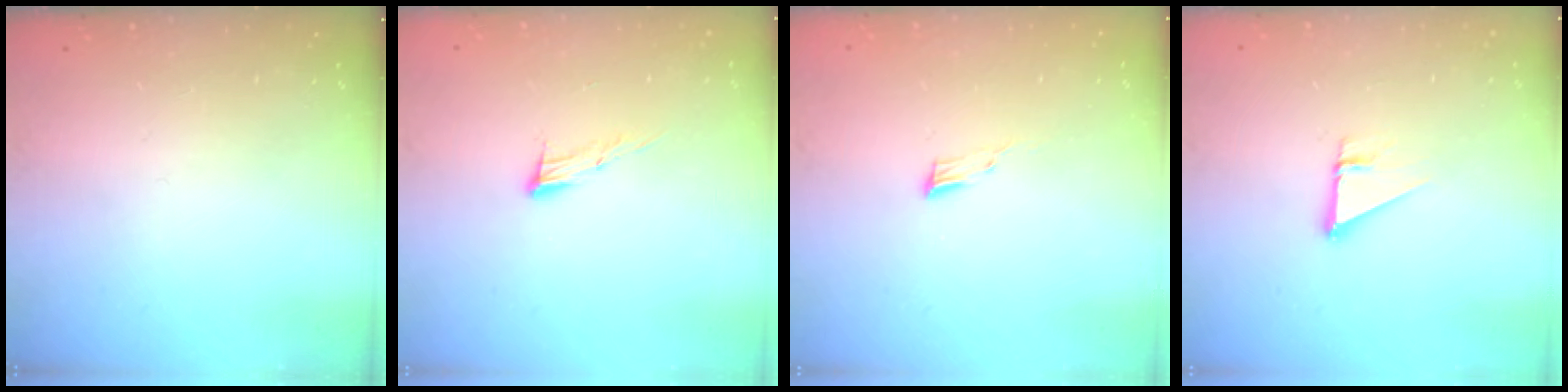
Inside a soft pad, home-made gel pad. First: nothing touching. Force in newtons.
{"total": 8.5, "press": 8.4, "slide": 1.5}
{"total": 4.4, "press": 4.3, "slide": 1.0}
{"total": 2.7, "press": 2.7, "slide": 0.1}